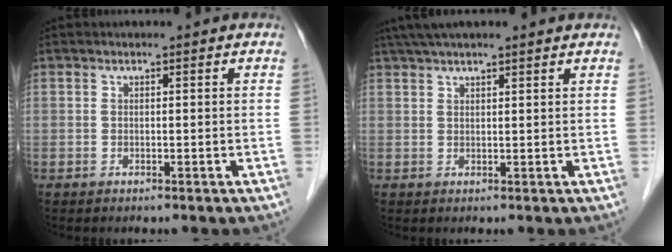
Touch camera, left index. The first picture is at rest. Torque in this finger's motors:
{"motor_torque": [0.05, -0.44, 0.71, 0.18]}